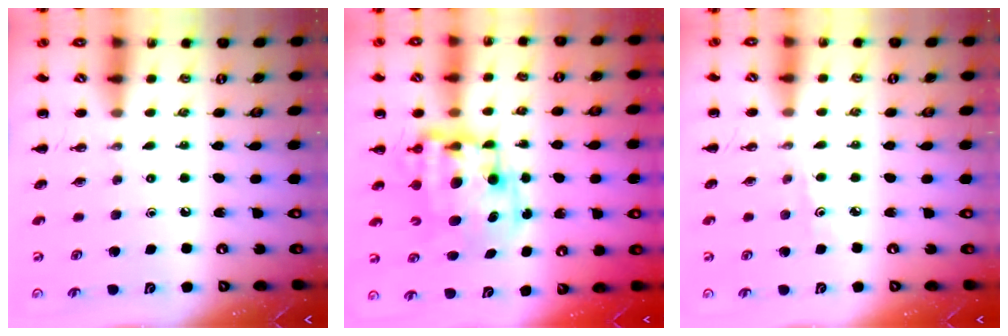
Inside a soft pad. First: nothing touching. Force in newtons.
{"total": 12.2, "press": 11.8, "slide": 3.0}
{"total": 2.5, "press": 2.4, "slide": 0.8}